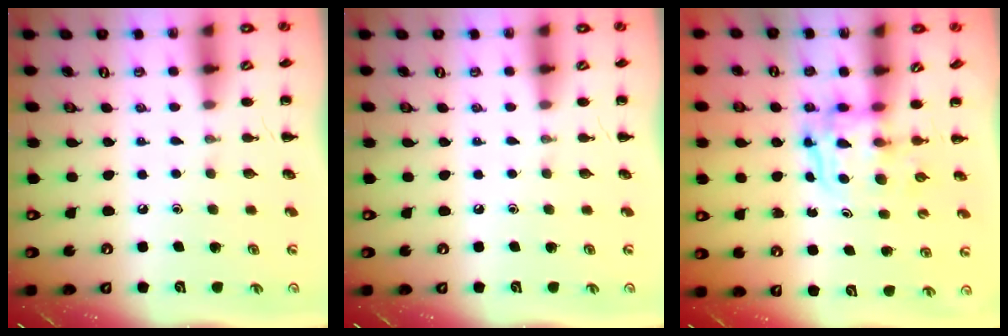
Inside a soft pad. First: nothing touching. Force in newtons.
{"total": 0.0}
{"total": 3.4, "press": 3.4, "slide": 0.3}